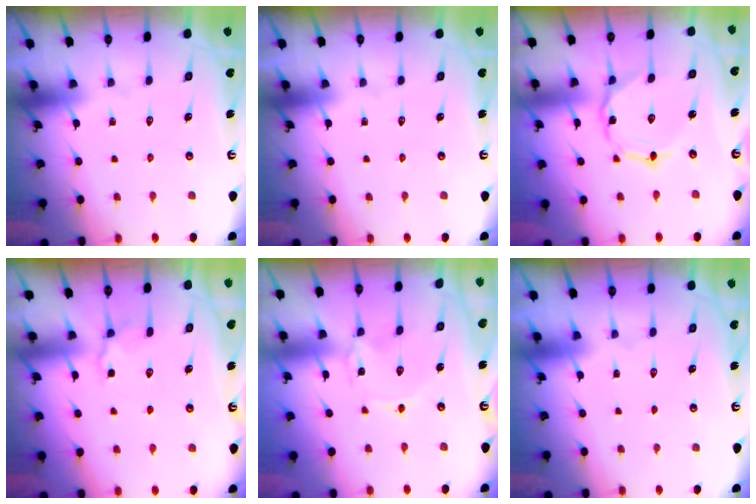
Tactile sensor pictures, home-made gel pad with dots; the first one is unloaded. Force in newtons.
{"total": 0.0}
{"total": 1.2, "press": 1.2, "slide": 0.3}
{"total": 5.1, "press": 4.8, "slide": 1.8}
{"total": 0.0}
{"total": 1.6, "press": 1.6, "slide": 0.1}